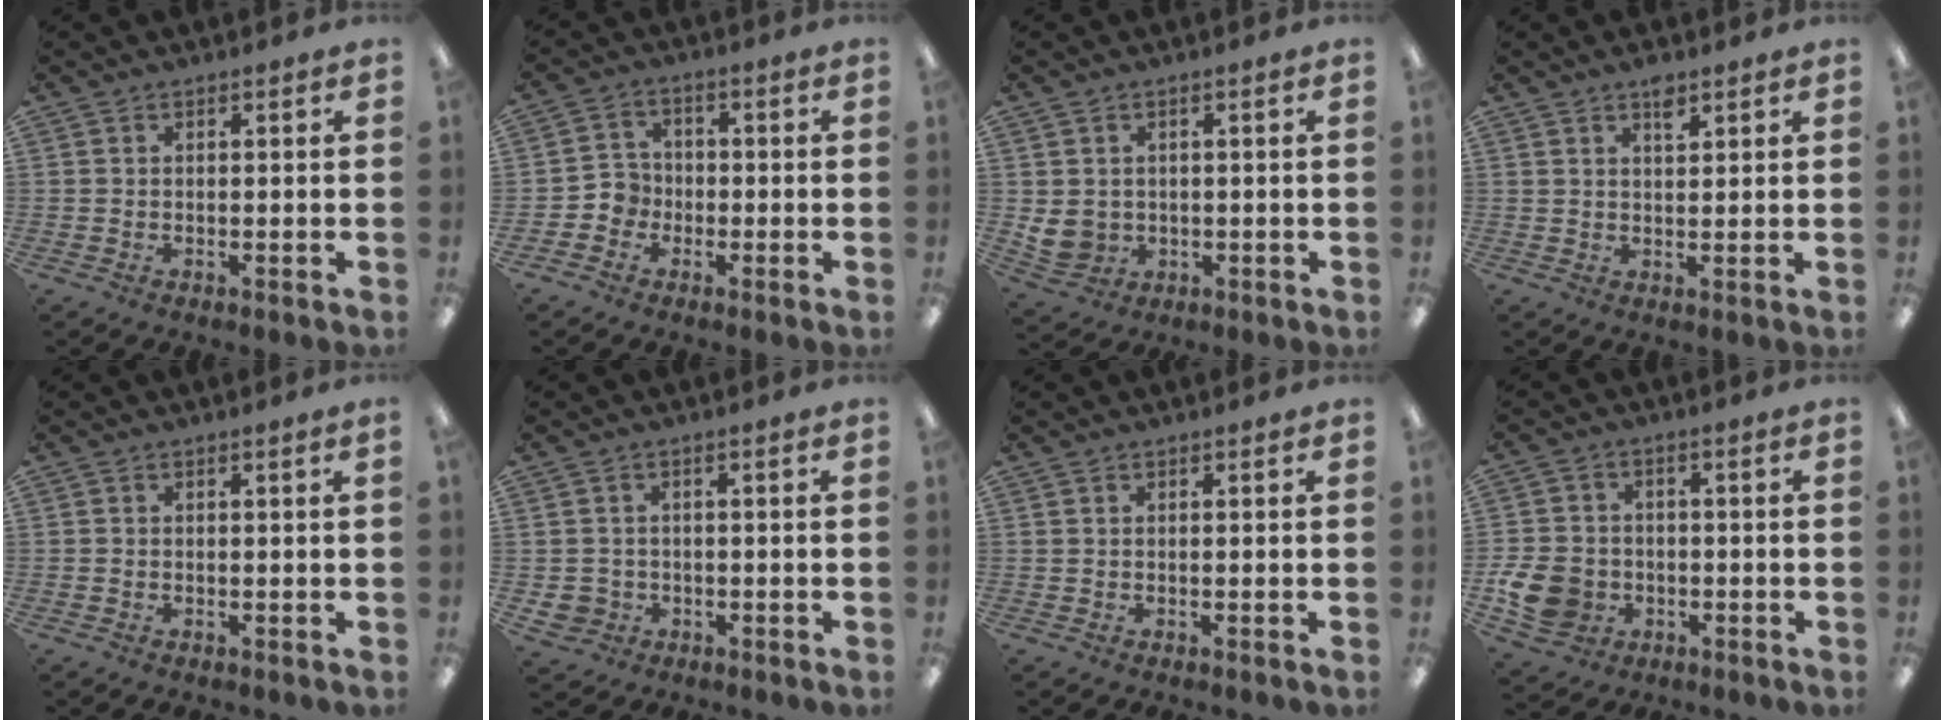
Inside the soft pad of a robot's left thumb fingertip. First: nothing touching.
{"total": 4.5, "force": [-2.2, 3.8, 0.9], "torque": [-0.018, 0.017, -0.040]}
{"total": 4.6, "force": [0.1, 4.3, 1.6], "torque": [-0.041, -0.001, 0.005]}
{"total": 3.1, "force": [2.2, 1.2, 1.8], "torque": [-0.016, -0.010, 0.034]}
{"total": 0.0}
{"total": 3.6, "force": [-1.3, 3.3, 0.8], "torque": [-0.020, 0.003, -0.023]}
{"total": 0.0}
{"total": 9.3, "force": [-2.9, 7.6, 4.6], "torque": [-0.105, 0.016, -0.051]}